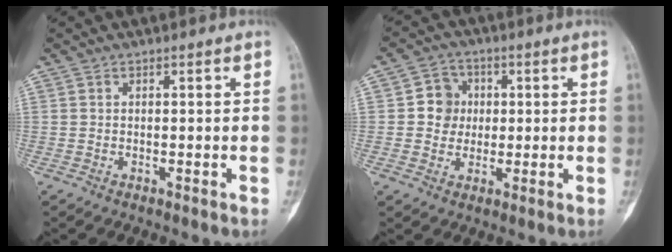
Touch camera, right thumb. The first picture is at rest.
{"total": 6.1, "force": [0.5, 5.6, 2.2], "torque": [0.000, 0.008, 0.002]}